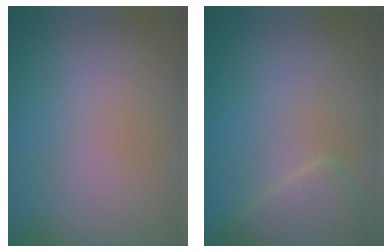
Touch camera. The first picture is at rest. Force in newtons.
{"total": 2.3, "press": 2.3, "slide": 0.0}